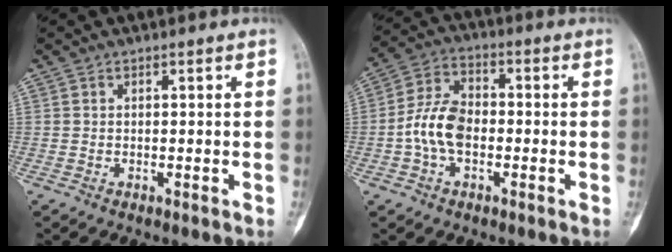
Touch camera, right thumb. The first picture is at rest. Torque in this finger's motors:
{"motor_torque": [1.09, 0.91, 0.63, -0.69, 0.20]}